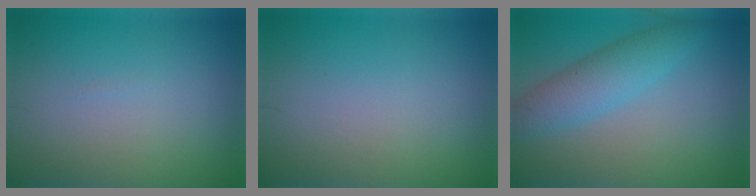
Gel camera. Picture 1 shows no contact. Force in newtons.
{"total": 0.0}
{"total": 4.3, "press": 4.3, "slide": 0.1}